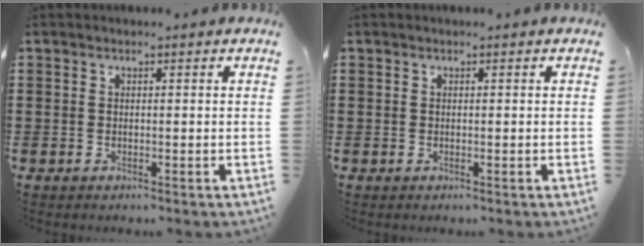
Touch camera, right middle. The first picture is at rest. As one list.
[{"total": 0.0}]